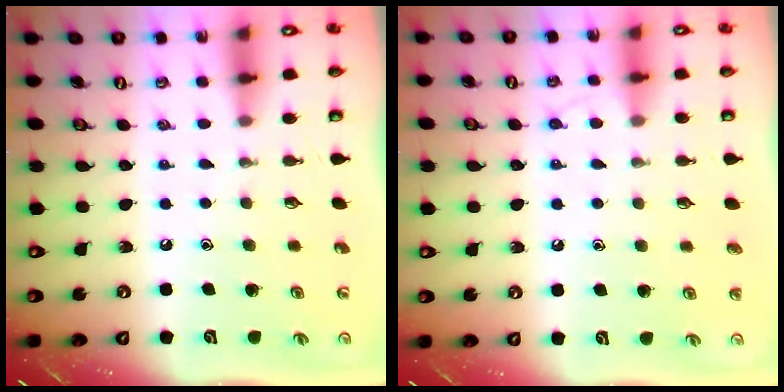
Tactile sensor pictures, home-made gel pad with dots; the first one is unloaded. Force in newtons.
{"total": 5.6, "press": 5.6, "slide": 0.5}